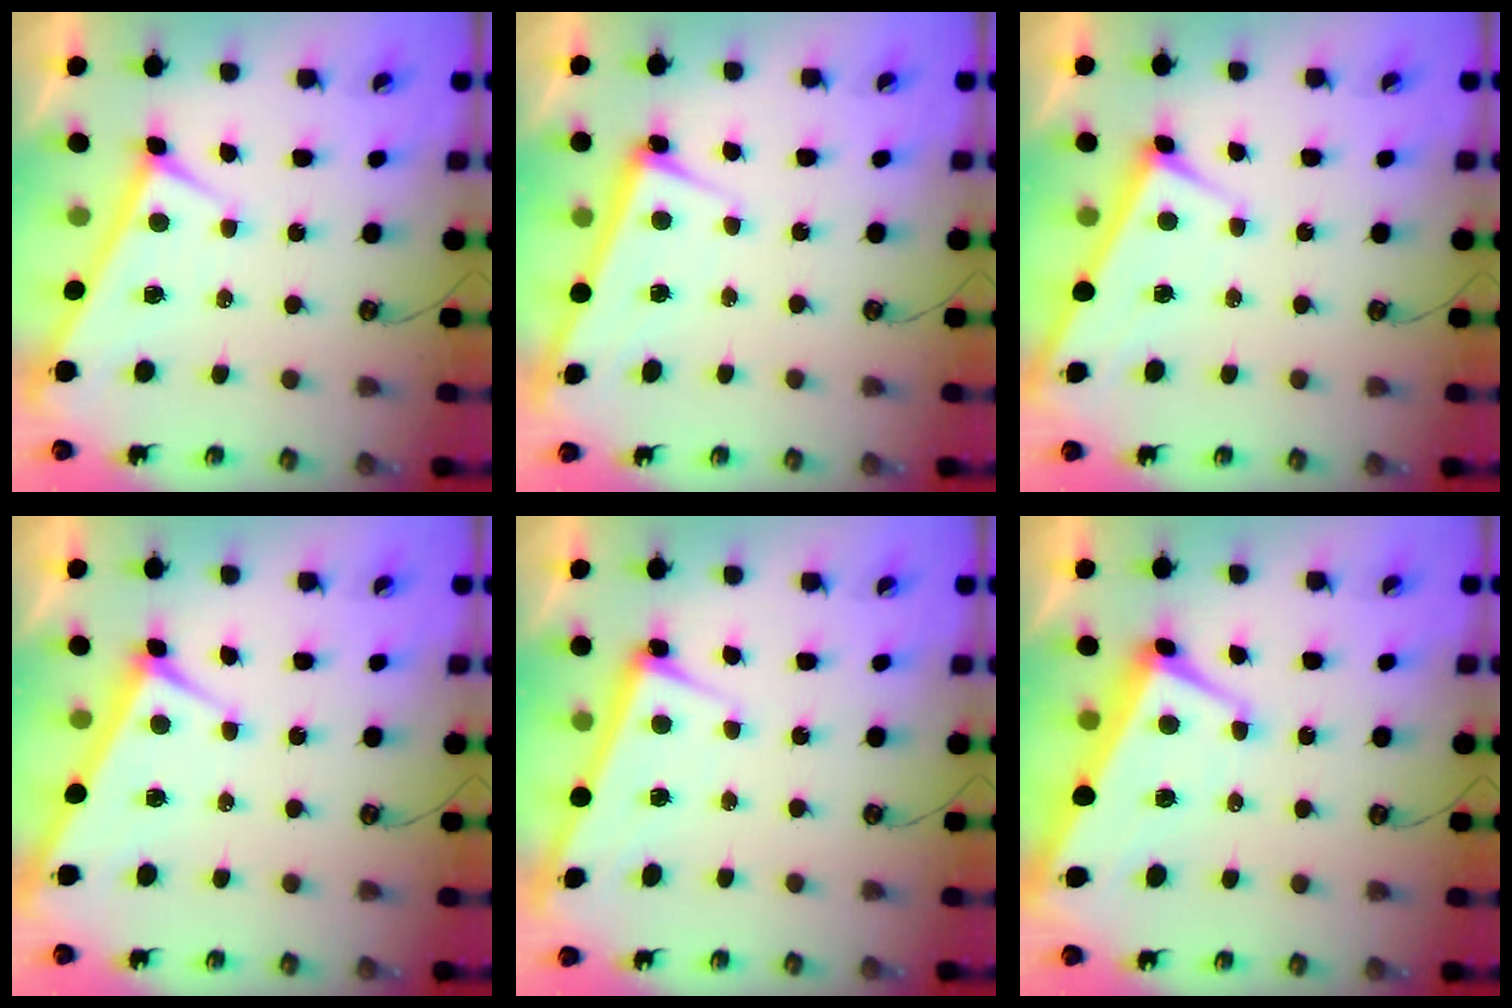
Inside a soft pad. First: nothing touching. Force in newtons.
{"total": 2.9, "press": 2.9, "slide": 0.4}
{"total": 3.0, "press": 3.0, "slide": 0.1}
{"total": 3.9, "press": 3.9, "slide": 0.4}
{"total": 2.9, "press": 2.9, "slide": 0.4}
{"total": 1.7, "press": 1.1, "slide": 1.3}